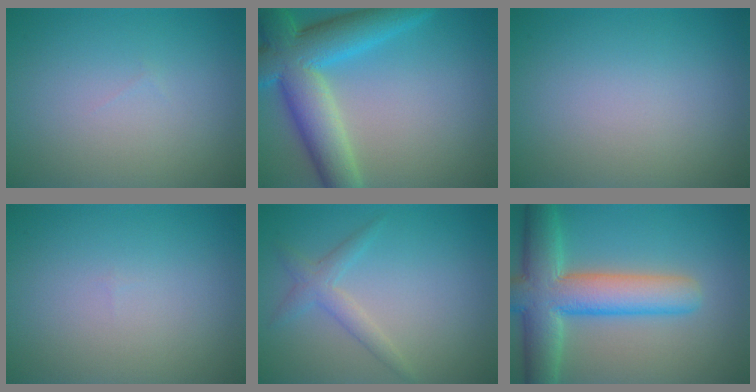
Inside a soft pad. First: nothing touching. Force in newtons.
{"total": 9.5, "press": 9.5, "slide": 0.4}
{"total": 0.0}
{"total": 0.0}
{"total": 2.0, "press": 2.0, "slide": 0.1}
{"total": 8.7, "press": 8.7, "slide": 0.5}